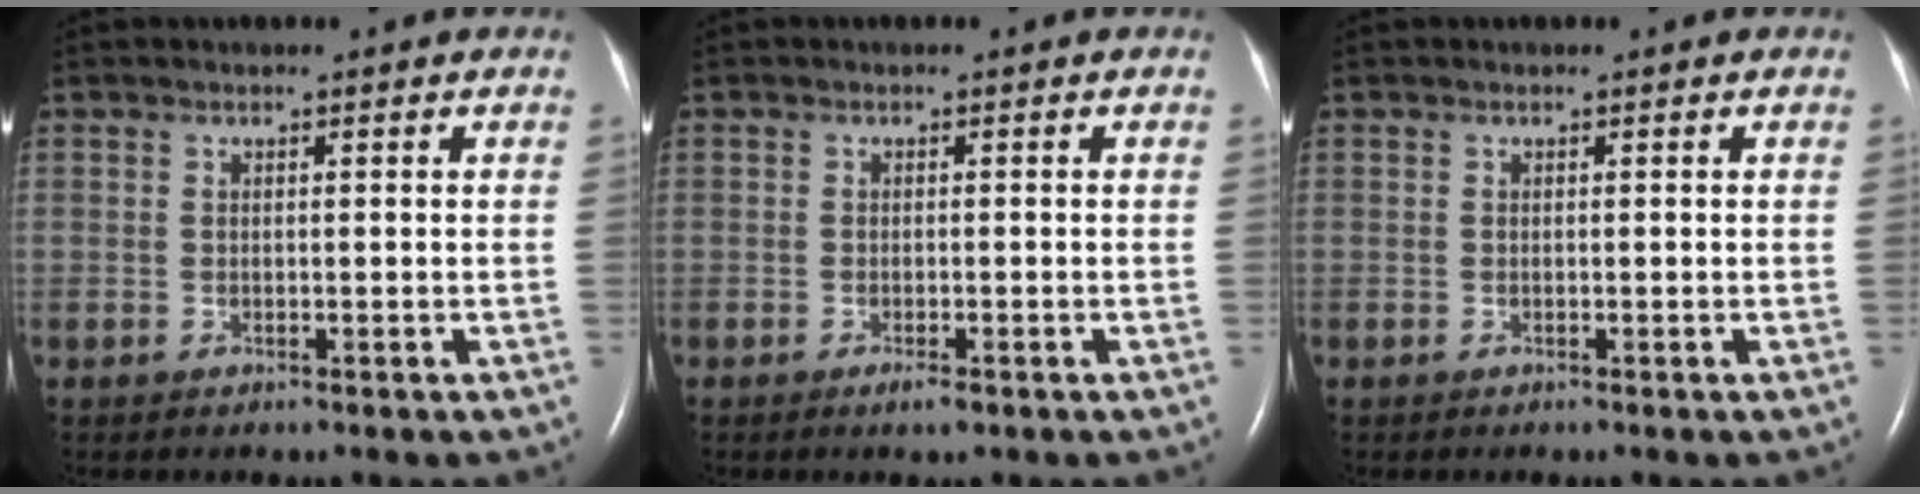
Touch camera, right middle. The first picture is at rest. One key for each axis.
{"total": 1.4, "fx": -0.8, "fy": 0.3, "fz": 1.0, "tx": -0.020, "ty": -0.003, "tz": -0.012}
{"total": 0.0}